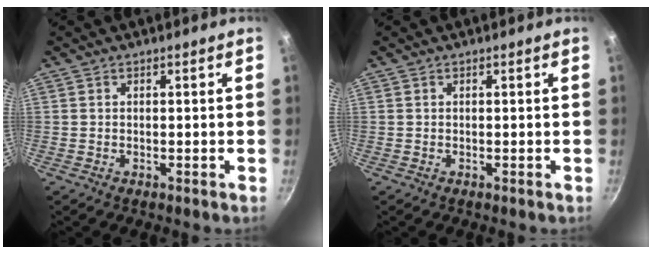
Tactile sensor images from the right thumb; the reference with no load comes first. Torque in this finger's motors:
{"motor_torque": [0.43, 0.44, -0.22, 0.08, 0.03]}